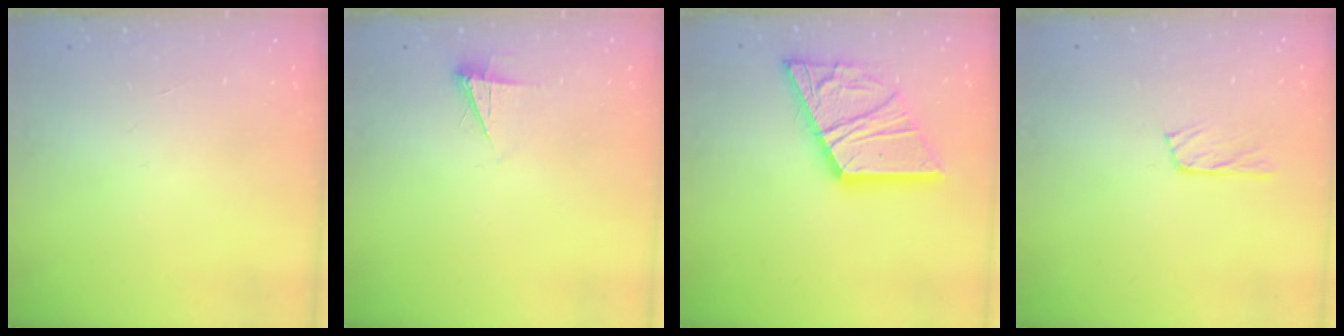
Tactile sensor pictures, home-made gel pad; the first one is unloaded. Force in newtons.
{"total": 4.1, "press": 4.1, "slide": 0.4}
{"total": 21.8, "press": 21.7, "slide": 2.4}
{"total": 5.0, "press": 4.9, "slide": 0.6}